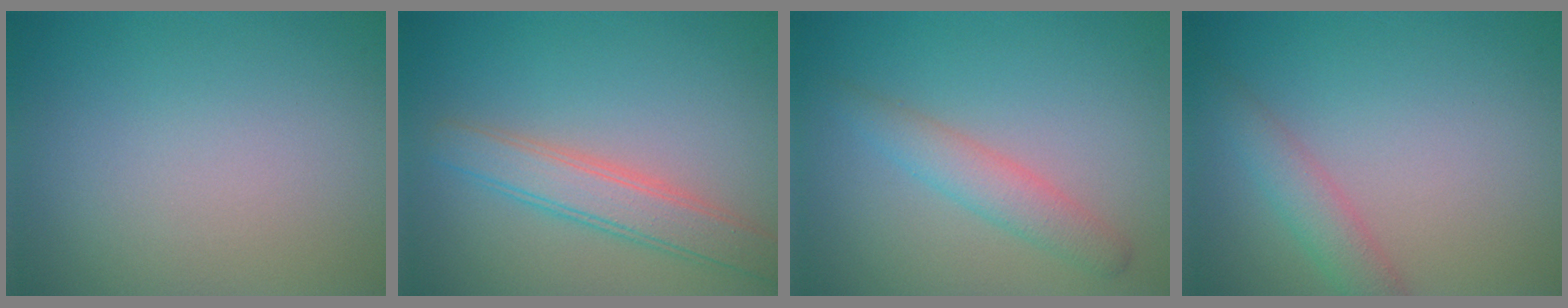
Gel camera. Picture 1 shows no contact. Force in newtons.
{"total": 4.0, "press": 4.0, "slide": 0.4}
{"total": 2.7, "press": 2.7, "slide": 0.0}
{"total": 2.5, "press": 2.5, "slide": 0.1}